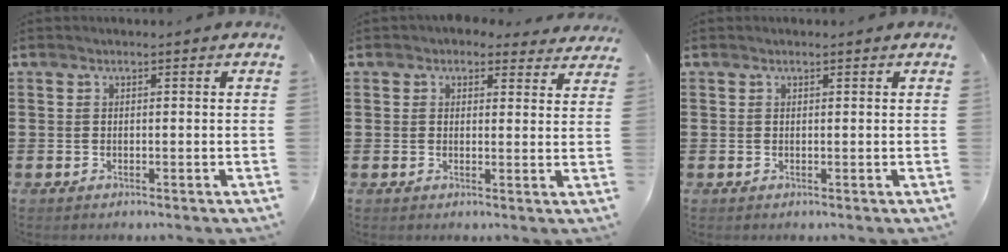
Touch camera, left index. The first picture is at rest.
{"total": 2.5, "force": [2.1, 1.3, 0.5], "torque": [-0.003, -0.004, 0.035]}
{"total": 0.0}